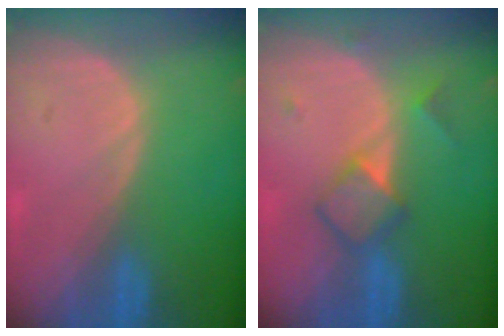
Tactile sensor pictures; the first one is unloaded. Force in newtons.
{"total": 5.0, "press": 4.8, "slide": 1.3}